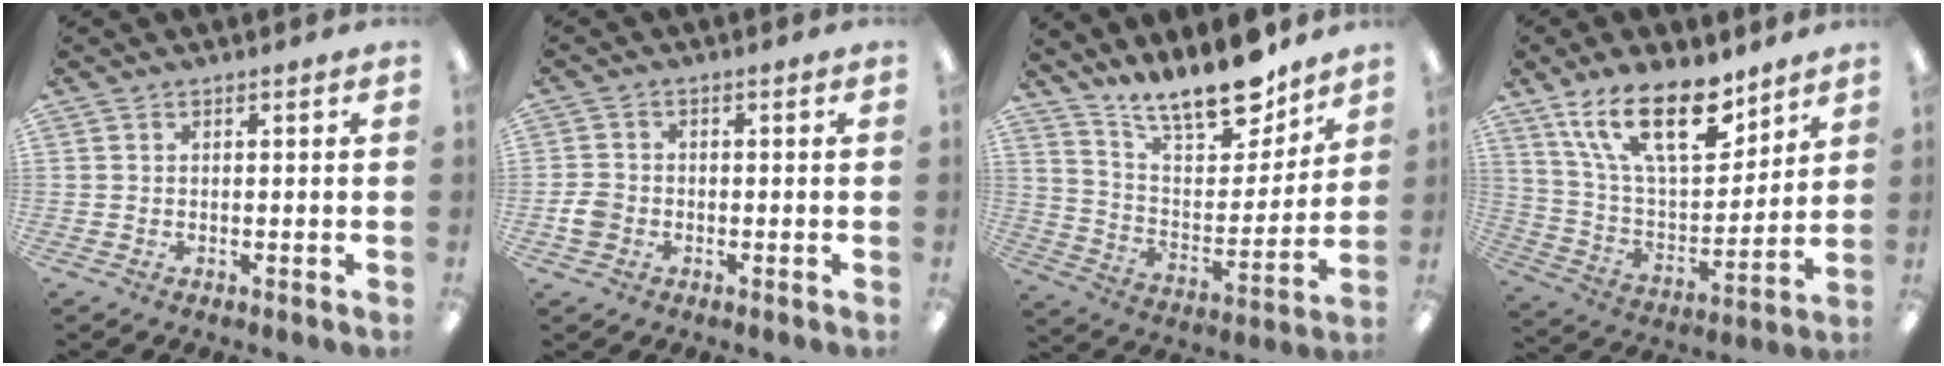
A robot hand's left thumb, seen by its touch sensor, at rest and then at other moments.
{"total": 3.7, "force": [-1.1, 3.0, 1.8], "torque": [-0.036, 0.005, -0.021]}
{"total": 16.9, "force": [14.2, 5.0, 7.6], "torque": [-0.135, -0.101, 0.248]}
{"total": 20.8, "force": [13.1, 9.0, 13.4], "torque": [-0.241, -0.064, 0.226]}